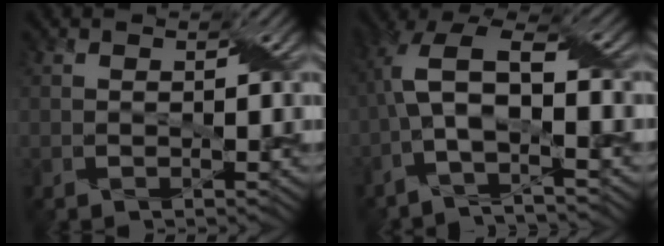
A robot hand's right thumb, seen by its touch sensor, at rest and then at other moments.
{"total": 9.2, "force": [-1.9, 3.3, 8.4], "torque": [-0.185, 0.015, -0.047]}